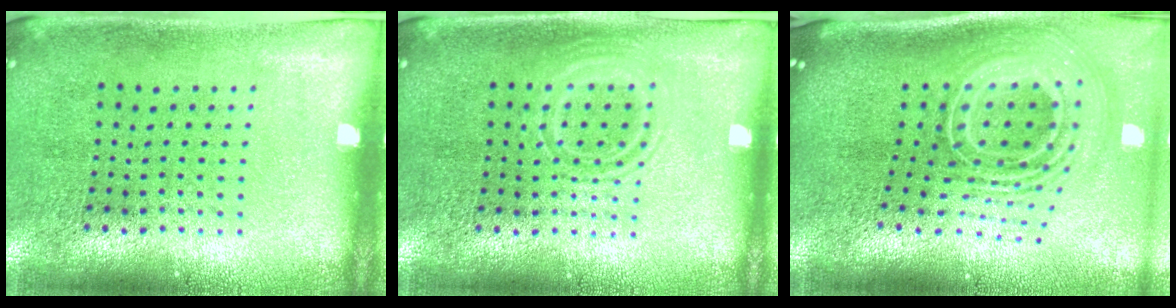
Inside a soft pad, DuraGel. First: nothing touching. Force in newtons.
{"total": 1.0, "press": 1.0, "slide": 0.2}
{"total": 3.2, "press": 2.0, "slide": 2.4}